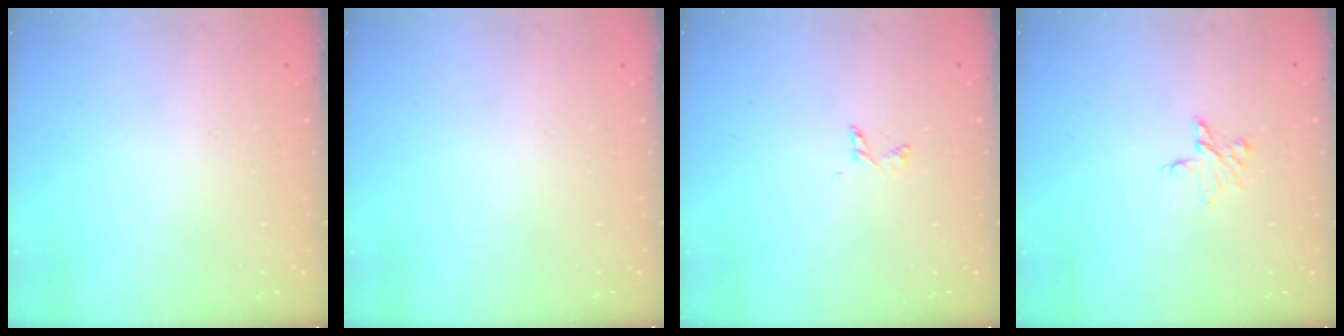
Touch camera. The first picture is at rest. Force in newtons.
{"total": 0.0}
{"total": 2.8, "press": 2.8, "slide": 0.2}
{"total": 4.5, "press": 4.5, "slide": 0.4}